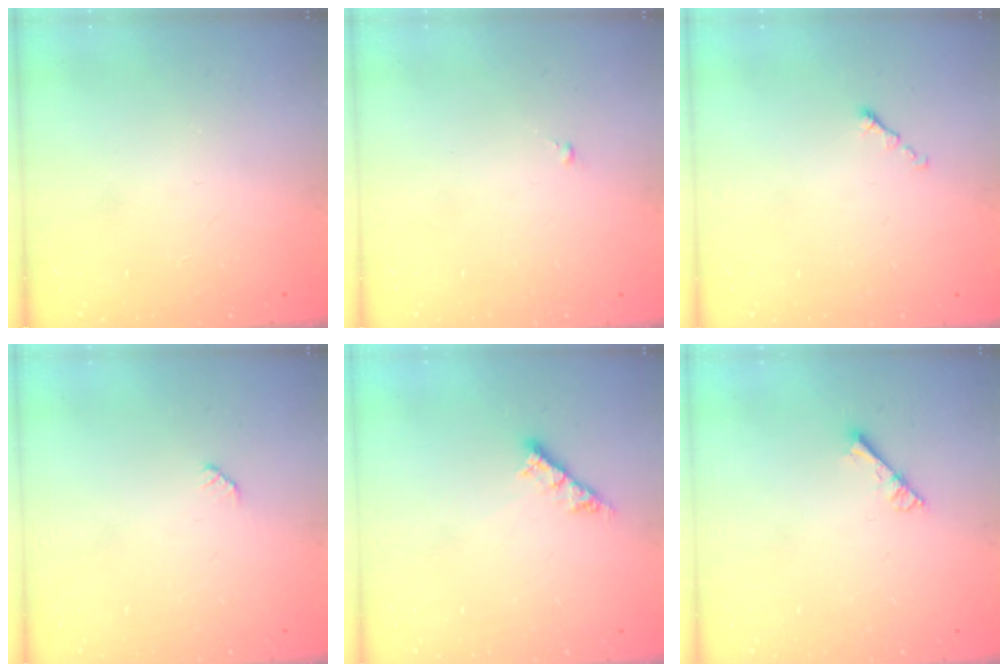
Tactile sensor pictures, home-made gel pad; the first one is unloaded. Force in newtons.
{"total": 0.0}
{"total": 0.6, "press": 0.5, "slide": 0.2}
{"total": 2.5, "press": 2.5, "slide": 0.4}
{"total": 5.0, "press": 5.0, "slide": 0.3}
{"total": 2.9, "press": 2.9, "slide": 0.3}